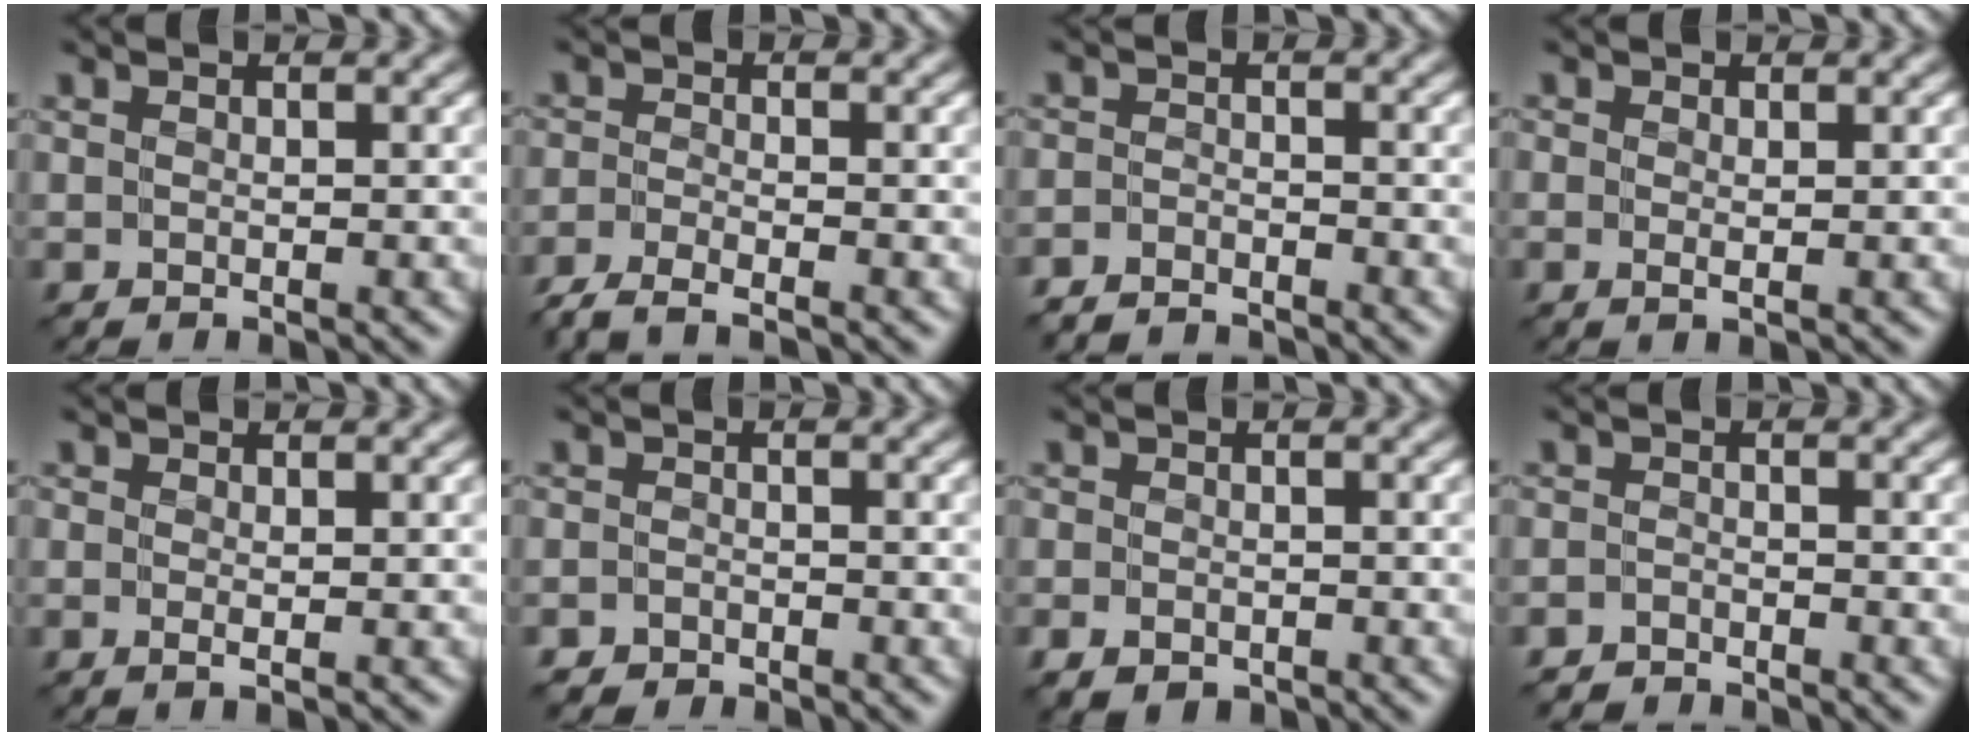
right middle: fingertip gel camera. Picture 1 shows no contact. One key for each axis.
{"total": 3.1, "fx": -2.9, "fy": 0.3, "fz": 1.2, "tx": -0.026, "ty": -0.007, "tz": -0.066}
{"total": 3.3, "fx": -3.3, "fy": 0.5, "fz": 0.2, "tx": -0.002, "ty": -0.006, "tz": -0.067}
{"total": 0.6, "fx": 0.2, "fy": 0.1, "fz": 0.5, "tx": -0.008, "ty": 0.000, "tz": 0.002}
{"total": 0.6, "fx": 0.0, "fy": 0.0, "fz": 0.6, "tx": -0.013, "ty": -0.002, "tz": -0.002}
{"total": 1.8, "fx": -1.6, "fy": 0.7, "fz": -0.2, "tx": 0.008, "ty": 0.004, "tz": -0.030}
{"total": 1.7, "fx": -1.1, "fy": 1.1, "fz": 0.7, "tx": -0.012, "ty": -0.004, "tz": -0.023}
{"total": 2.3, "fx": -2.2, "fy": 0.3, "fz": -0.3, "tx": 0.008, "ty": 0.000, "tz": -0.048}